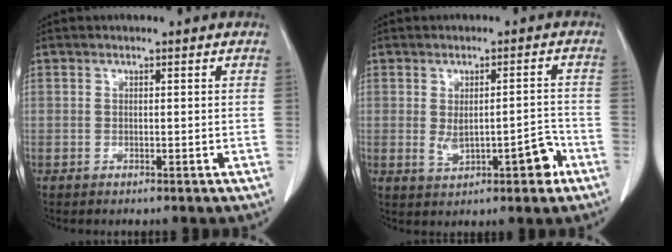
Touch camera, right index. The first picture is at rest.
{"total": 6.3, "force": [-1.8, 2.3, 5.6], "torque": [-0.077, 0.014, -0.010]}